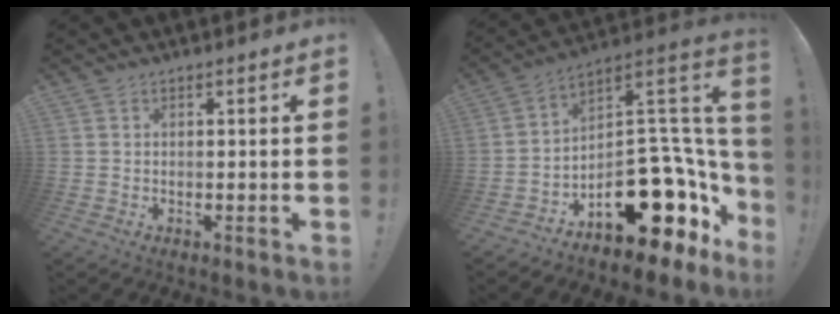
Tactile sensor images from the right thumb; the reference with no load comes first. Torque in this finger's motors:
{"motor_torque": [3.00, 2.01, 1.26, -1.51, 0.47]}